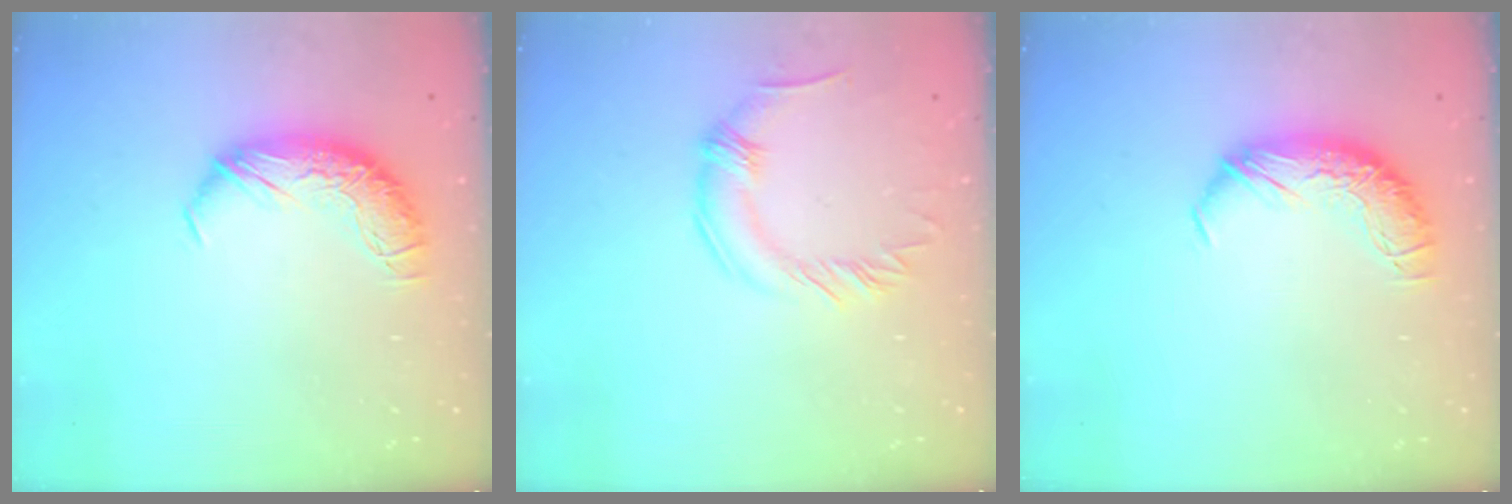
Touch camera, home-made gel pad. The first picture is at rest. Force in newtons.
{"total": 0.0}
{"total": 0.0}